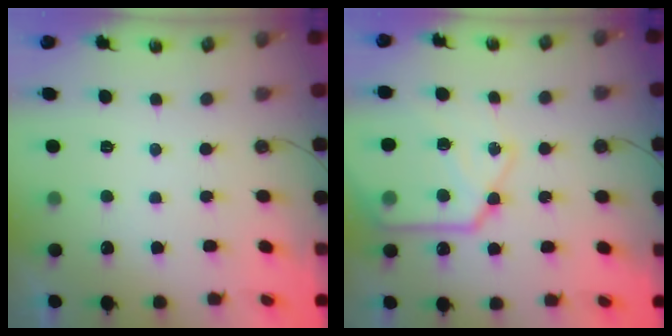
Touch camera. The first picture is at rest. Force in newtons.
{"total": 17.8, "press": 17.7, "slide": 1.8}